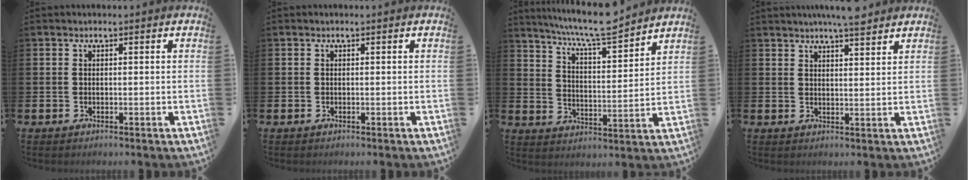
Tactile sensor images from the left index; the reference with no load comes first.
{"total": 0.0}
{"total": 8.5, "force": [8.0, 0.1, 2.9], "torque": [-0.079, -0.051, 0.141]}
{"total": 4.8, "force": [4.6, 0.1, 1.4], "torque": [-0.027, -0.021, 0.080]}